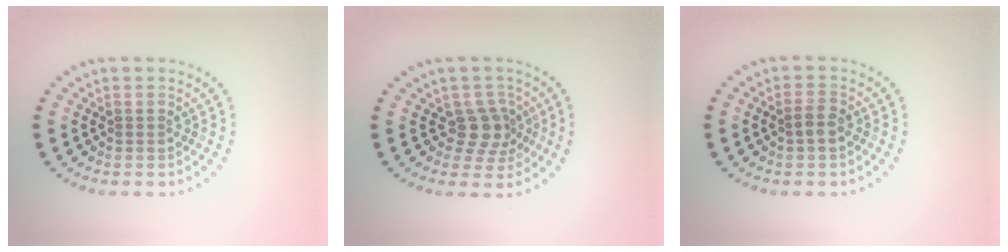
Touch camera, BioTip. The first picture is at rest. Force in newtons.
{"total": 2.7, "press": 2.1, "slide": 1.8}
{"total": 1.5, "press": 1.4, "slide": 0.3}